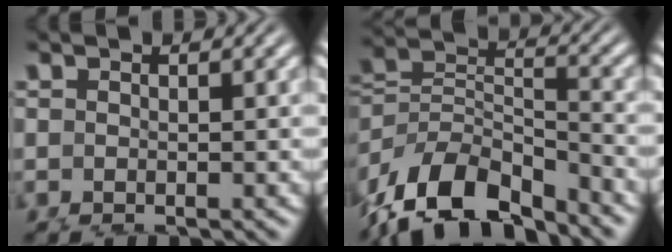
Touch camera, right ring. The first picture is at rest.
{"total": 7.3, "force": [-3.2, 5.1, 4.0], "torque": [-0.087, -0.035, -0.037]}